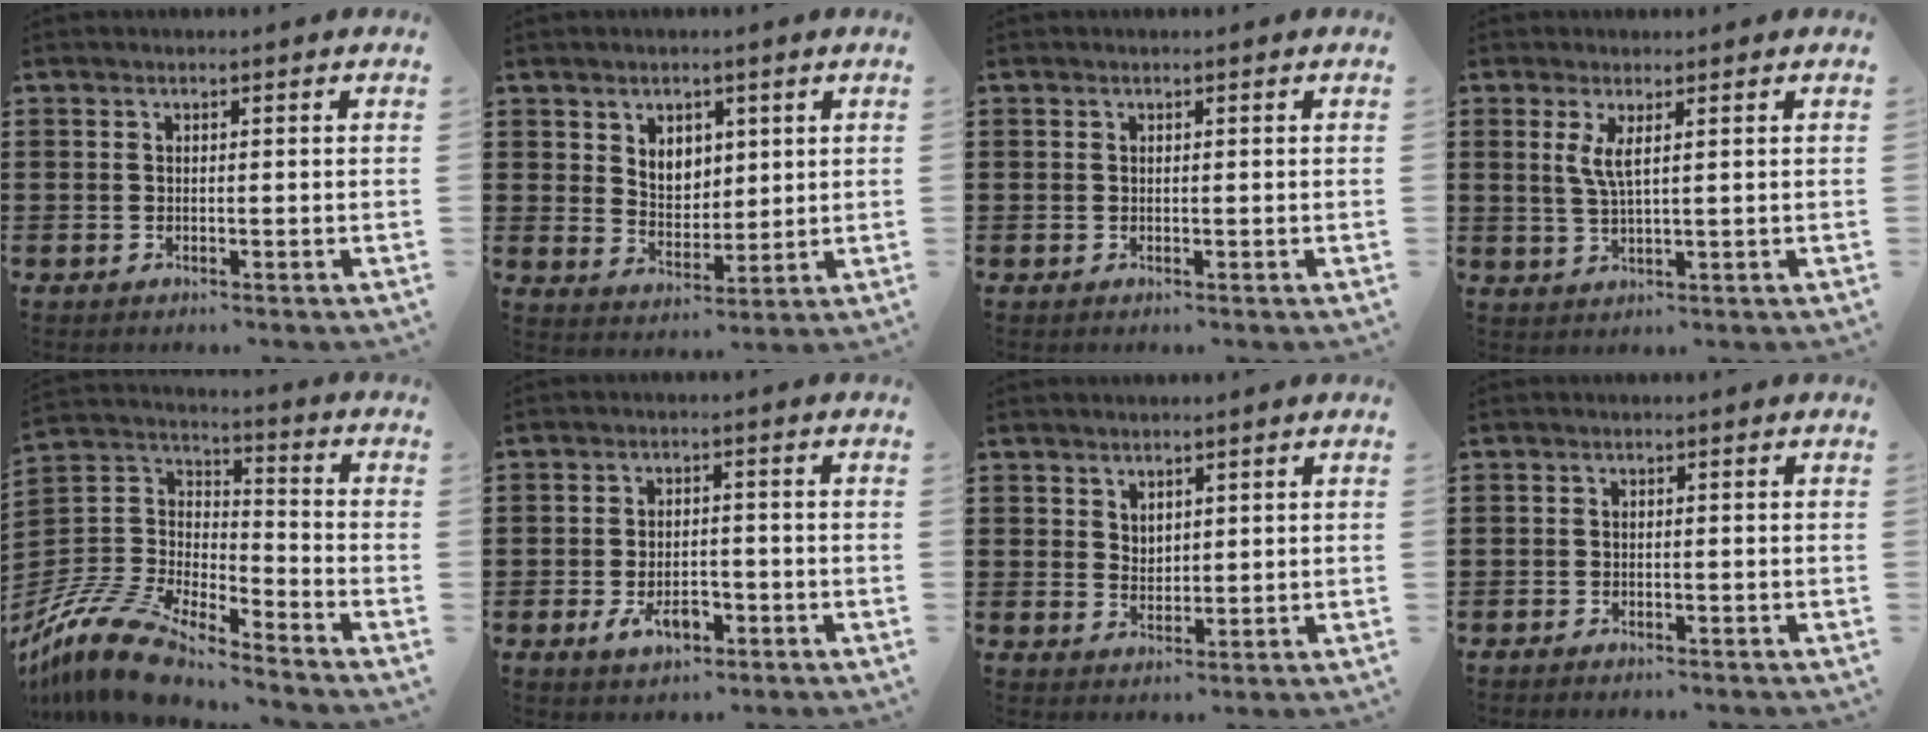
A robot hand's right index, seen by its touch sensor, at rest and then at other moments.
{"total": 4.6, "force": [2.6, 3.6, 1.3], "torque": [-0.034, 0.004, 0.046]}
{"total": 0.0}
{"total": 3.5, "force": [1.3, 0.5, 3.2], "torque": [-0.069, -0.001, 0.021]}
{"total": 12.3, "force": [-11.1, 2.8, 4.5], "torque": [-0.122, 0.012, -0.230]}
{"total": 4.4, "force": [-2.0, 2.3, 3.1], "torque": [-0.051, 0.000, -0.038]}
{"total": 2.4, "force": [2.0, 1.4, 0.2], "torque": [-0.009, 0.005, 0.040]}
{"total": 0.9, "force": [-0.8, 0.2, 0.1], "torque": [-0.004, 0.001, -0.017]}